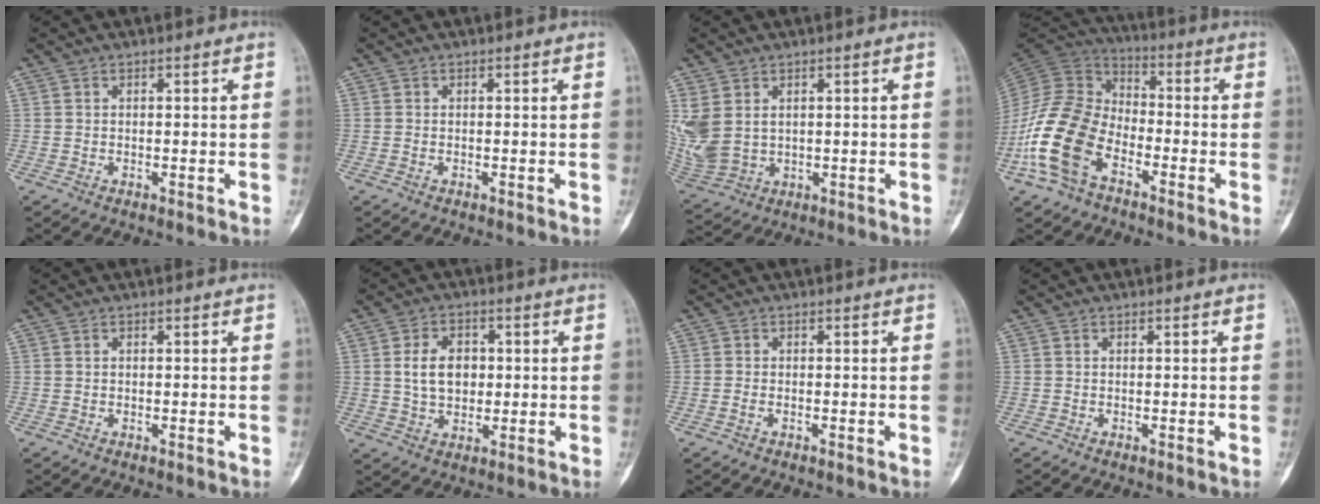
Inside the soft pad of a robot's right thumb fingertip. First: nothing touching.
{"total": 0.0}
{"total": 9.8, "force": [2.1, 7.3, 6.3], "torque": [-0.159, -0.008, 0.064]}
{"total": 16.1, "force": [-7.2, 10.0, 10.4], "torque": [-0.211, 0.051, -0.153]}
{"total": 0.0}
{"total": 7.6, "force": [0.8, 5.4, 5.3], "torque": [-0.072, 0.003, 0.016]}
{"total": 0.8, "force": [-0.4, 0.5, 0.6], "torque": [-0.012, 0.001, -0.008]}
{"total": 0.0}